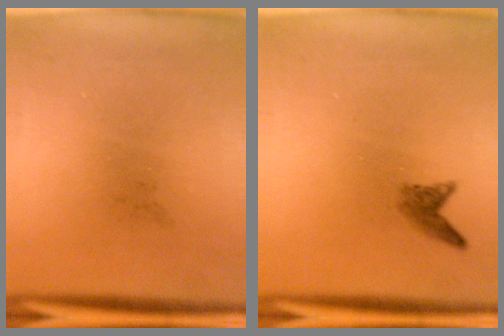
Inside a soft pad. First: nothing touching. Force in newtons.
{"total": 1.5}